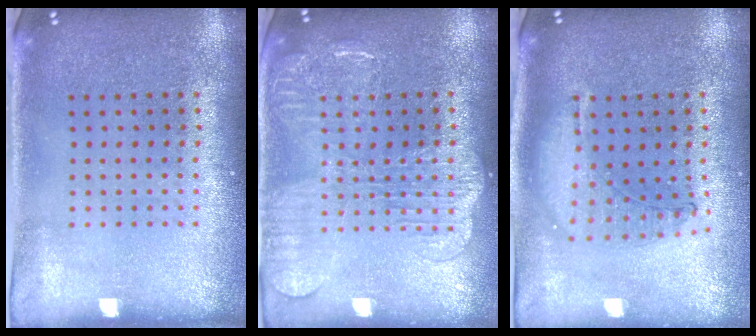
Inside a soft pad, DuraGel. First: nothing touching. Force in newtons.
{"total": 2.2, "press": 2.1, "slide": 0.5}
{"total": 1.1, "press": 1.0, "slide": 0.2}